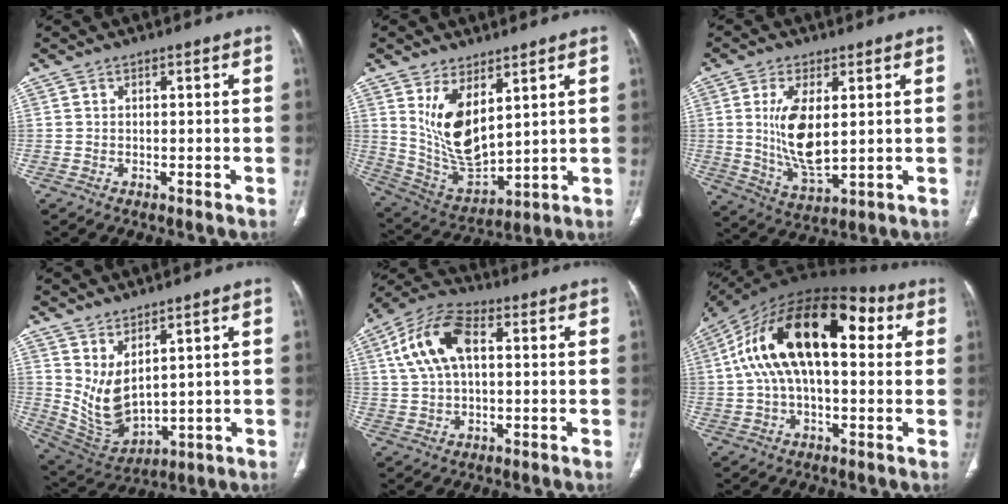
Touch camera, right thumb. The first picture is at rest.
{"total": 13.1, "force": [5.0, 6.5, 10.2], "torque": [-0.172, -0.035, 0.120]}
{"total": 11.3, "force": [1.6, 5.1, 9.9], "torque": [-0.188, -0.023, 0.042]}
{"total": 9.1, "force": [3.7, 4.4, 7.1], "torque": [-0.121, -0.036, 0.098]}
{"total": 9.0, "force": [1.9, 4.4, 7.7], "torque": [-0.162, 0.020, 0.035]}
{"total": 23.4, "force": [4.7, 12.1, 19.4], "torque": [-0.336, 0.050, 0.063]}